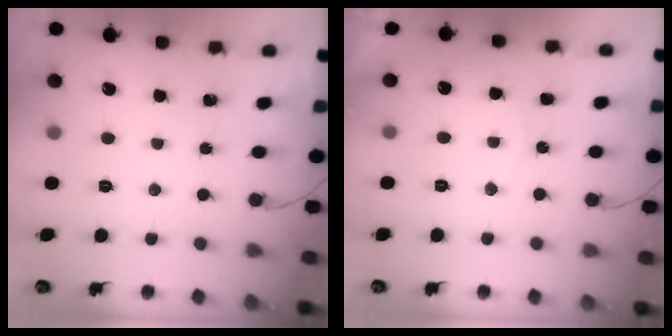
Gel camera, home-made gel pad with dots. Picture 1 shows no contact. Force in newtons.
{"total": 4.6, "press": 4.6, "slide": 0.3}